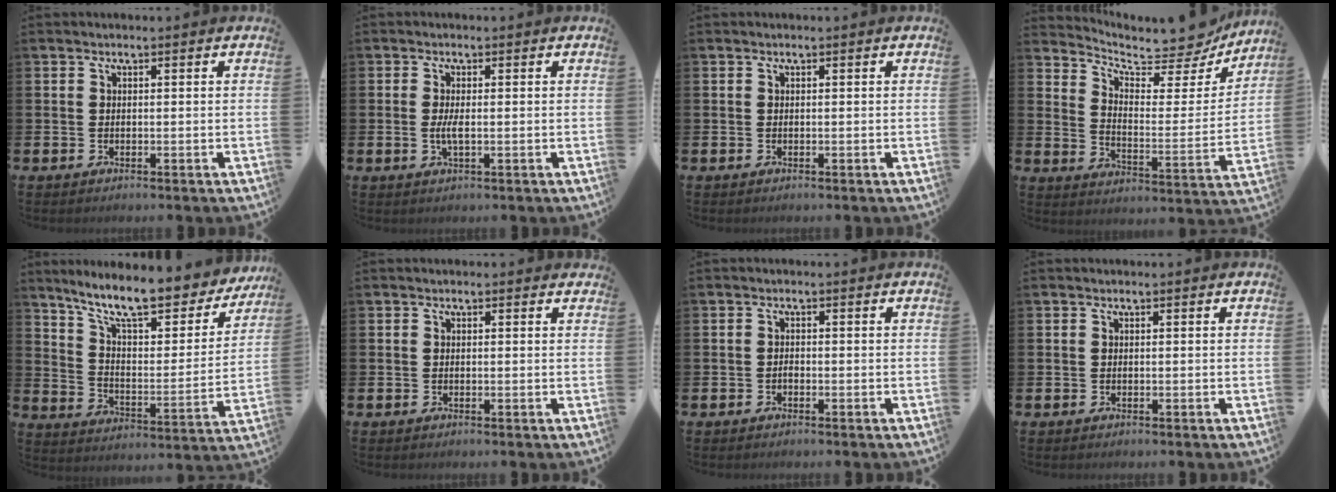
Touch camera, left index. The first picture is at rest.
{"total": 2.0, "force": [-0.2, 0.5, 1.9], "torque": [-0.038, 0.000, -0.003]}
{"total": 0.0}
{"total": 7.8, "force": [7.2, 2.3, 1.8], "torque": [-0.040, -0.071, 0.118]}
{"total": 11.7, "force": [9.8, 2.8, 5.7], "torque": [-0.133, -0.064, 0.165]}
{"total": 0.0}
{"total": 0.7, "force": [-0.5, 0.4, 0.3], "torque": [-0.002, -0.005, -0.010]}
{"total": 0.0}